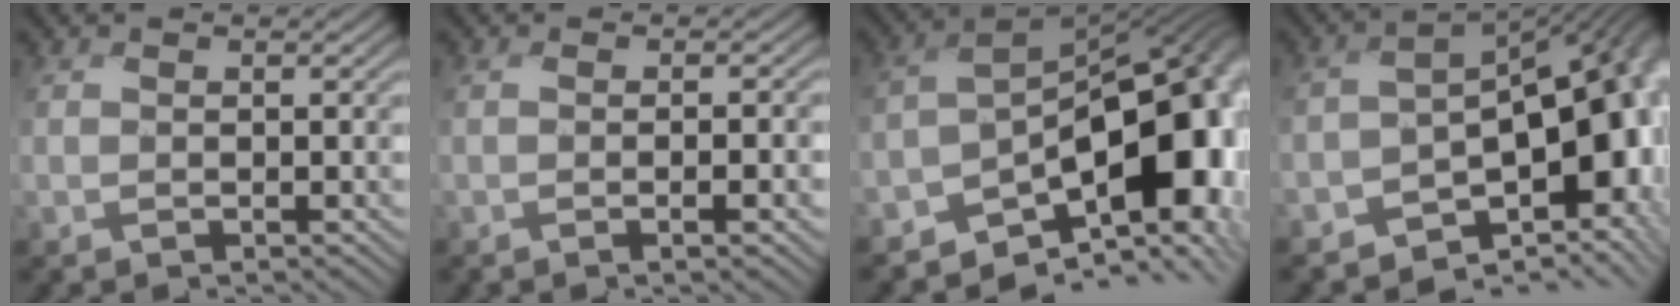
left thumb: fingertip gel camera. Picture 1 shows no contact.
{"total": 2.4, "force": [-0.5, 0.0, 2.3], "torque": [-0.038, 0.007, -0.004]}
{"total": 14.0, "force": [-6.4, 6.9, 10.3], "torque": [-0.136, -0.022, -0.107]}
{"total": 13.9, "force": [-5.1, 6.9, 11.0], "torque": [-0.148, -0.030, -0.069]}